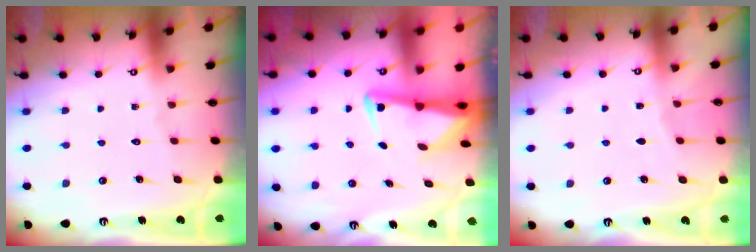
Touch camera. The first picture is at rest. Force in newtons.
{"total": 4.9, "press": 4.8, "slide": 1.2}
{"total": 2.2, "press": 2.2, "slide": 0.3}